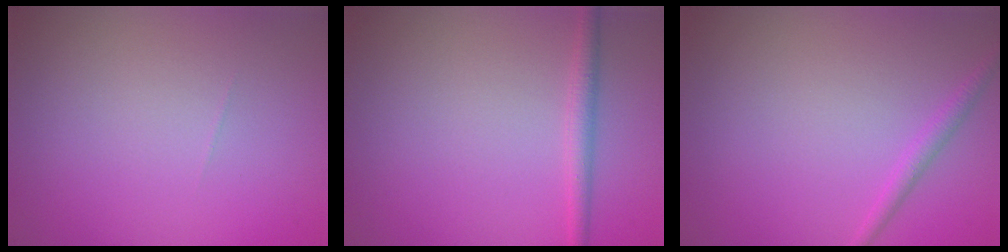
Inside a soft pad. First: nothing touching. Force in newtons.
{"total": 1.8, "press": 1.8, "slide": 0.1}
{"total": 1.3, "press": 1.3, "slide": 0.0}